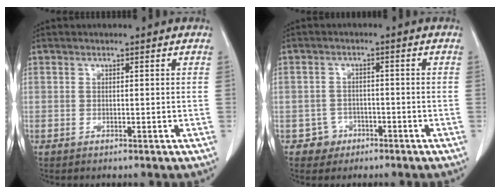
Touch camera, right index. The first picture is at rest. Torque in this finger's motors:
{"motor_torque": [-0.23, 0.03, -0.79, -0.18]}